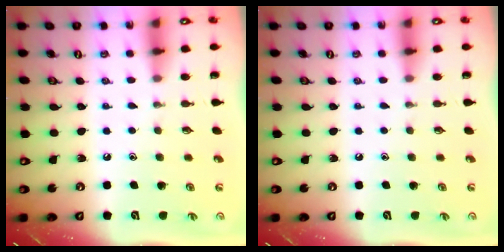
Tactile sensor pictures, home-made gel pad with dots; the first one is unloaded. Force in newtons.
{"total": 0.0}